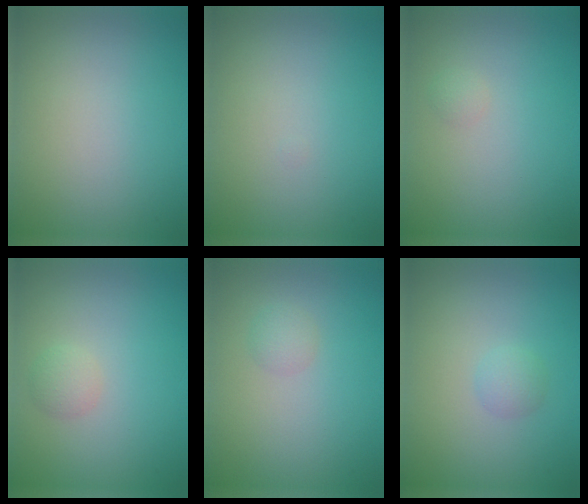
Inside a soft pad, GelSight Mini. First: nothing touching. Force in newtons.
{"total": 0.0}
{"total": 0.6, "press": 0.6, "slide": 0.0}
{"total": 1.3, "press": 1.3, "slide": 0.1}
{"total": 1.2, "press": 1.2, "slide": 0.0}
{"total": 1.2, "press": 1.2, "slide": 0.1}